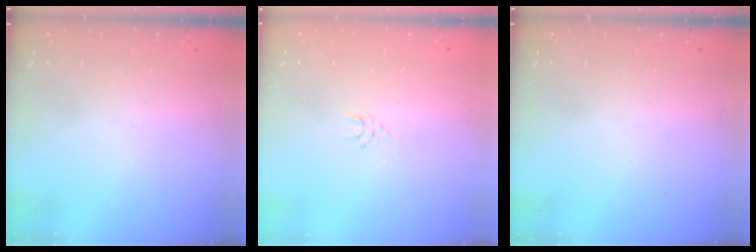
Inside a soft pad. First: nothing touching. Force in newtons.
{"total": 4.8, "press": 4.8, "slide": 0.3}
{"total": 0.0}